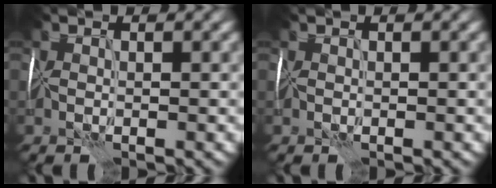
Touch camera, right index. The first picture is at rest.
{"total": 0.0}